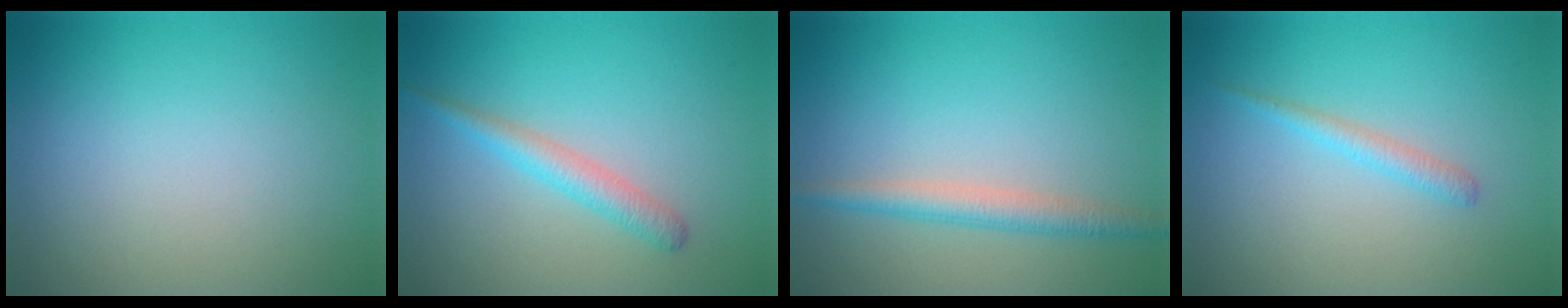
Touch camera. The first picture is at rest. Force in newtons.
{"total": 2.3, "press": 2.3, "slide": 0.0}
{"total": 2.5, "press": 2.5, "slide": 0.0}
{"total": 1.4, "press": 1.4, "slide": 0.1}